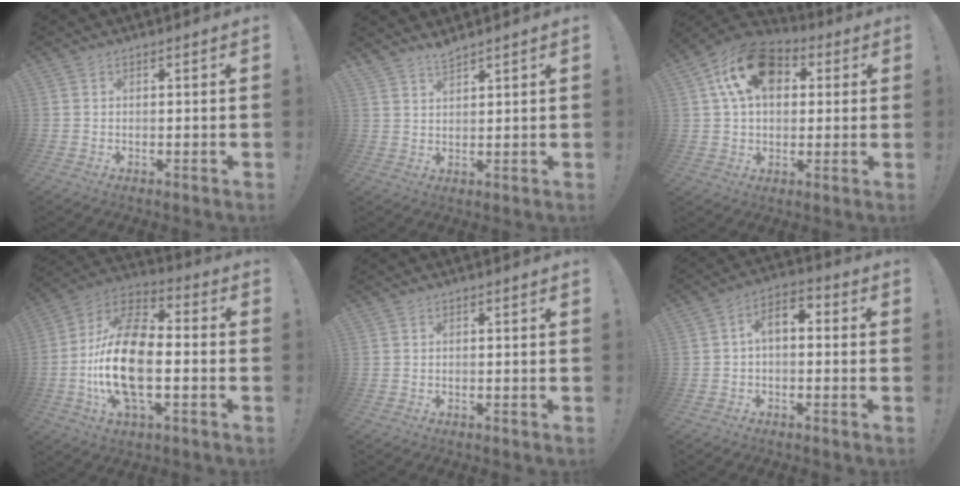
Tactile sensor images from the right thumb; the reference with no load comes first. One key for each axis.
{"total": 3.0, "fx": 2.9, "fy": 0.2, "fz": 0.7, "tx": -0.004, "ty": -0.027, "tz": 0.050}
{"total": 16.9, "fx": 6.0, "fy": 11.4, "fz": 11.0, "tx": -0.177, "ty": -0.010, "tz": 0.111}
{"total": 20.9, "fx": -3.2, "fy": 10.3, "fz": 17.9, "tx": -0.357, "ty": 0.013, "tz": -0.052}
{"total": 0.0}
{"total": 5.4, "fx": -0.3, "fy": 3.1, "fz": 4.5, "tx": -0.075, "ty": 0.006, "tz": -0.004}